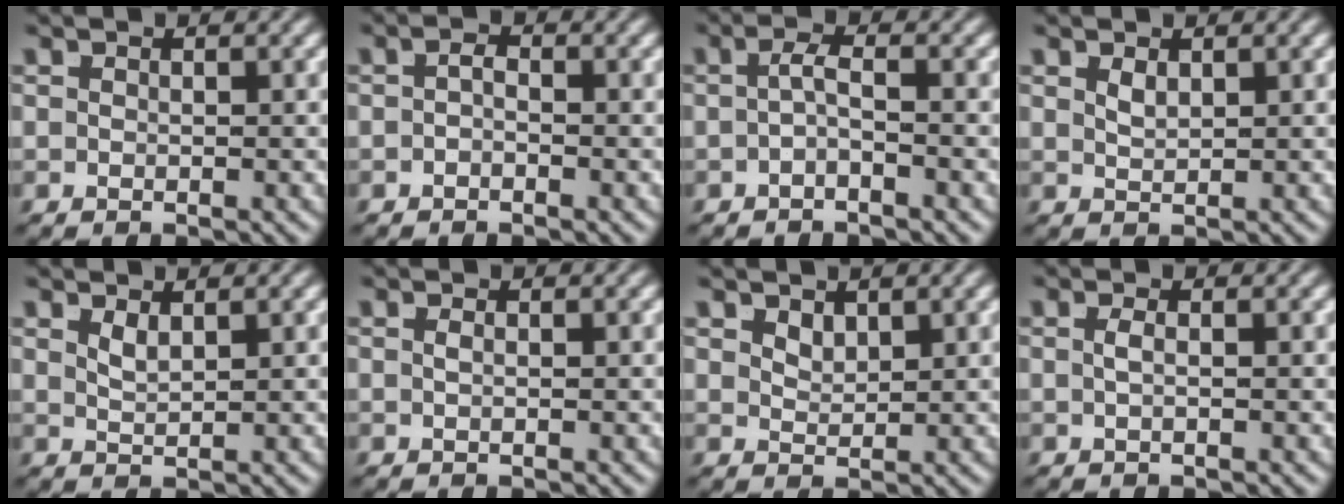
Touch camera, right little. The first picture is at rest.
{"total": 0.8, "force": [-0.6, 0.0, 0.5], "torque": [0.000, -0.004, -0.008]}
{"total": 1.4, "force": [-0.7, -0.3, 1.2], "torque": [-0.018, -0.003, -0.011]}
{"total": 0.9, "force": [0.5, -0.6, 0.4], "torque": [-0.003, -0.010, 0.022]}
{"total": 1.2, "force": [0.9, -0.6, 0.5], "torque": [-0.002, -0.008, 0.027]}
{"total": 0.8, "force": [-0.3, -0.7, 0.1], "torque": [-0.001, -0.005, 0.000]}
{"total": 1.5, "force": [1.5, -0.1, 0.4], "torque": [-0.001, -0.010, 0.037]}
{"total": 1.0, "force": [-0.4, -0.9, 0.4], "torque": [-0.009, -0.006, -0.002]}